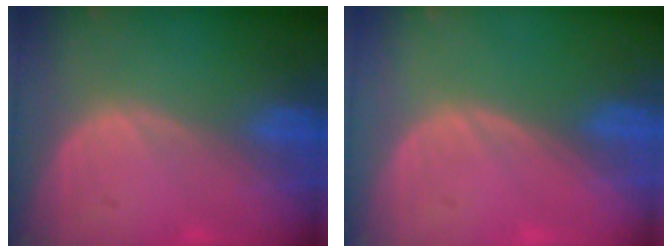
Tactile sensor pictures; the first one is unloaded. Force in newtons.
{"total": 0.0}